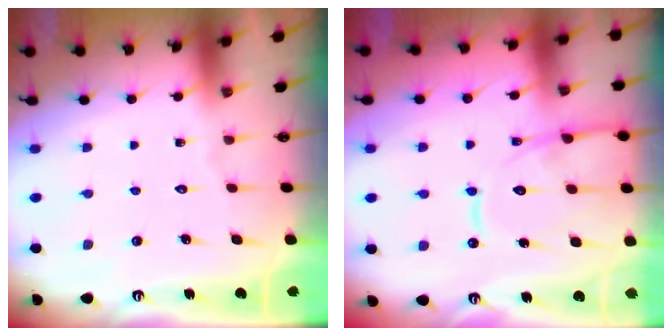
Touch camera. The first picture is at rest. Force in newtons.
{"total": 13.9, "press": 13.8, "slide": 1.4}